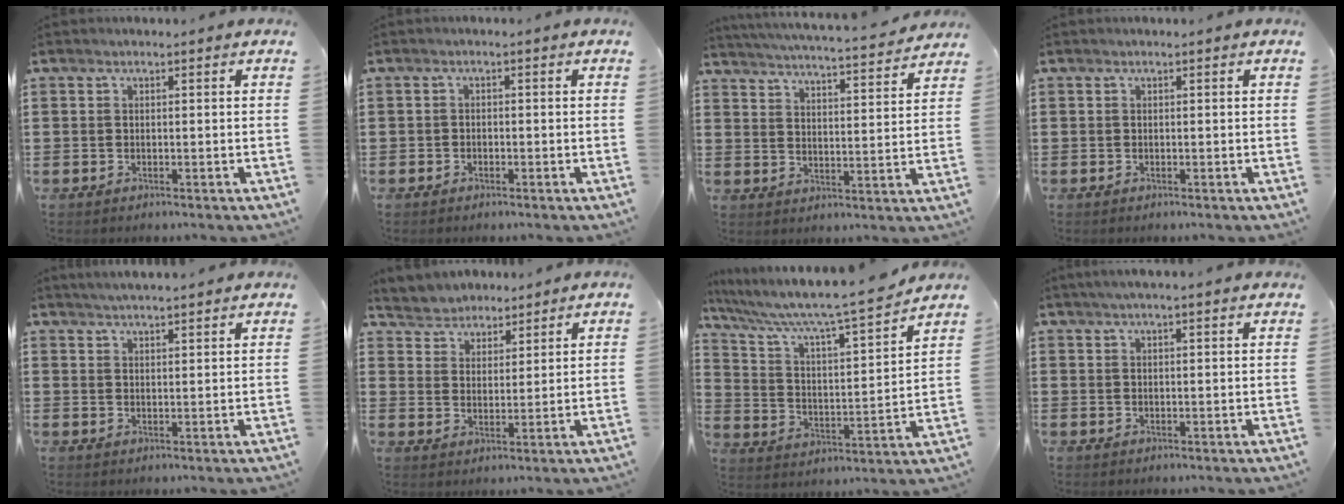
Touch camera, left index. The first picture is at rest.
{"total": 1.0, "force": [-0.8, 0.5, 0.0], "torque": [-0.005, 0.002, -0.019]}
{"total": 4.1, "force": [4.0, -0.3, 1.0], "torque": [-0.040, -0.035, 0.062]}
{"total": 0.0}
{"total": 2.6, "force": [2.6, -0.3, 0.4], "torque": [-0.013, -0.006, 0.048]}
{"total": 4.2, "force": [3.9, 1.6, -0.5], "torque": [-0.013, -0.012, 0.070]}
{"total": 8.3, "force": [7.3, 0.2, 4.0], "torque": [-0.111, -0.056, 0.117]}
{"total": 2.3, "force": [1.9, -0.1, 1.2], "torque": [-0.026, 0.004, 0.036]}